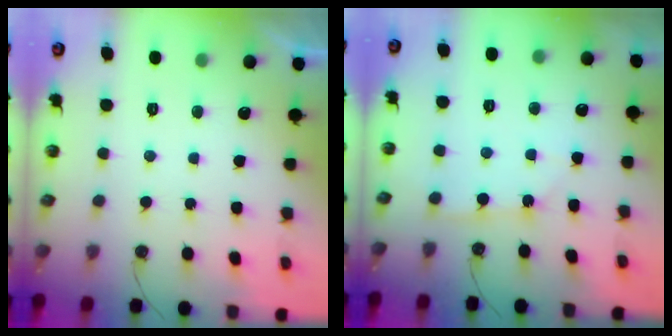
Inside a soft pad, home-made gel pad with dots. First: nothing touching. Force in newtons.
{"total": 3.2, "press": 3.2, "slide": 0.4}